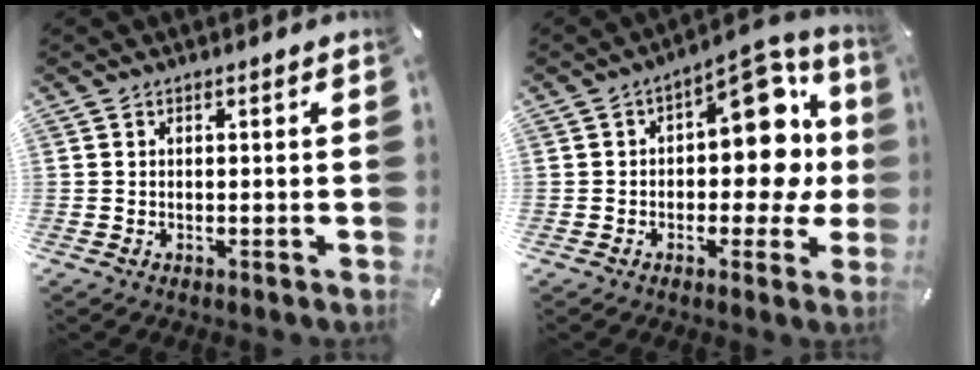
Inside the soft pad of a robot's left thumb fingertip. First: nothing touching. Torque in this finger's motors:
{"motor_torque": [1.85, 1.80, 0.67, 0.36, 0.34]}